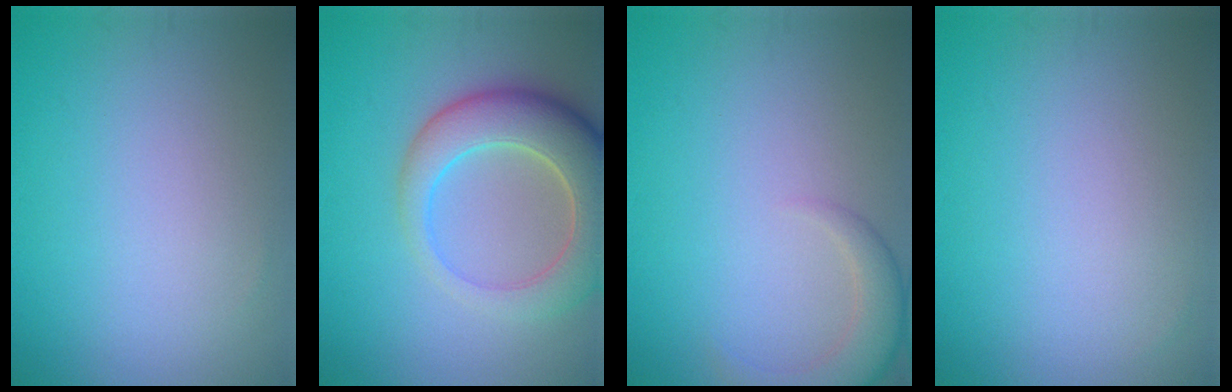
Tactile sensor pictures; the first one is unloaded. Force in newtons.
{"total": 8.0, "press": 8.0, "slide": 0.6}
{"total": 3.3, "press": 3.3, "slide": 0.3}
{"total": 0.0}